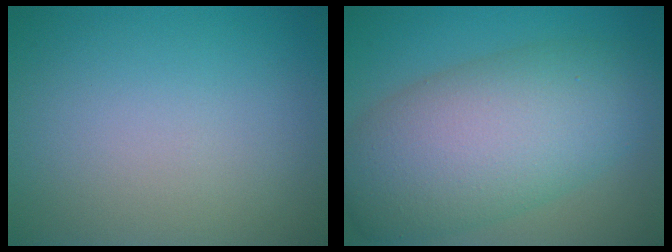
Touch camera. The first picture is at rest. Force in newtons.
{"total": 10.5, "press": 10.5, "slide": 0.2}